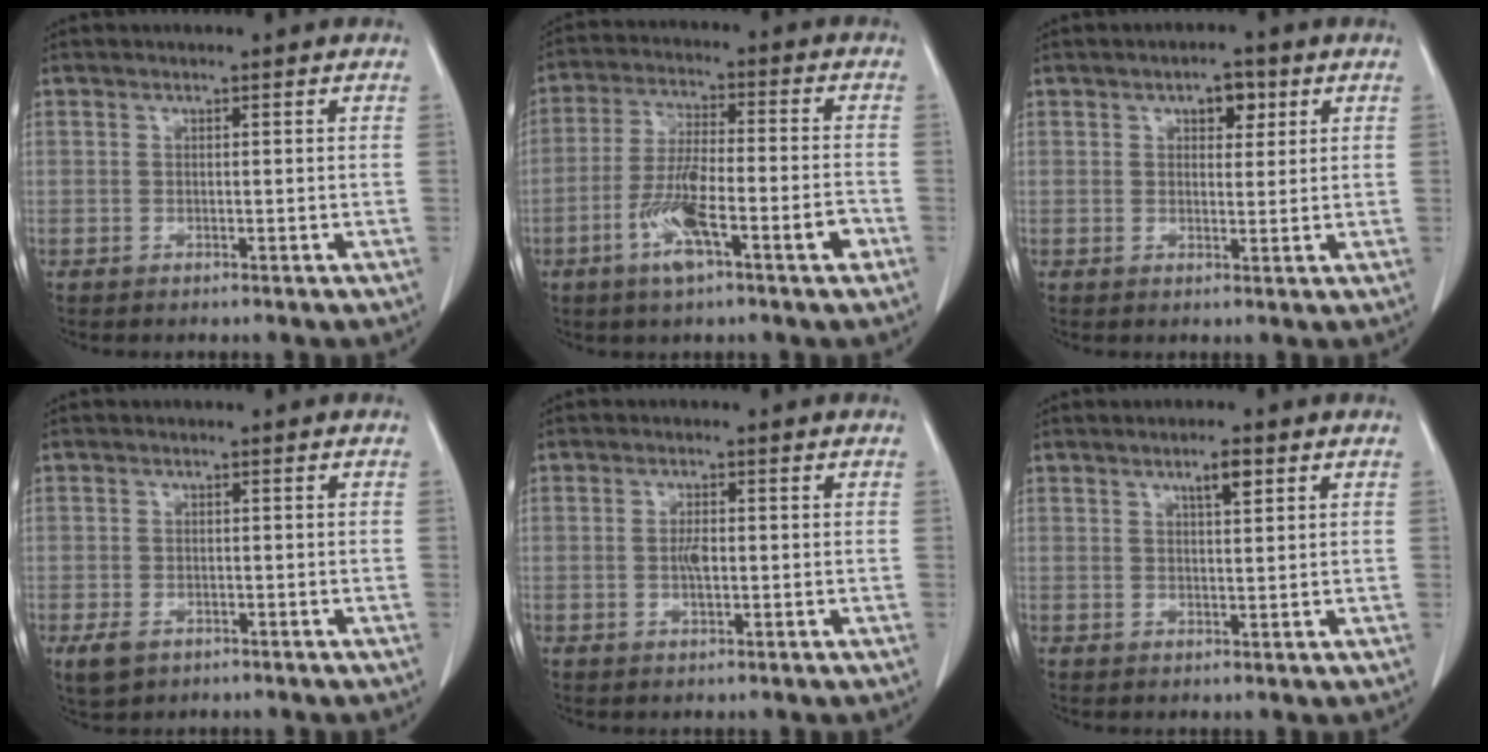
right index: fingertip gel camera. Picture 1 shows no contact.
{"total": 11.1, "force": [-4.9, 1.8, 9.7], "torque": [-0.179, 0.003, -0.085]}
{"total": 3.5, "force": [1.7, 1.8, 2.5], "torque": [-0.033, 0.007, 0.024]}
{"total": 3.0, "force": [-1.6, 2.0, 1.5], "torque": [-0.032, -0.003, -0.017]}
{"total": 2.4, "force": [-0.2, 0.8, 2.2], "torque": [-0.045, 0.001, -0.002]}
{"total": 2.8, "force": [1.5, 0.5, 2.3], "torque": [-0.040, 0.001, 0.025]}